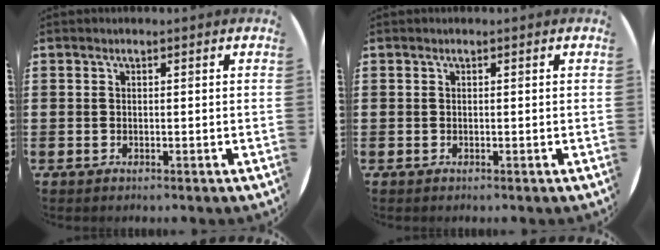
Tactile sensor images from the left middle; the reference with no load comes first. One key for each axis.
{"total": 0.0}